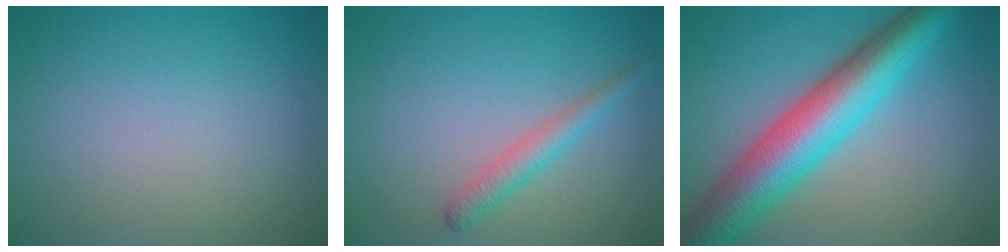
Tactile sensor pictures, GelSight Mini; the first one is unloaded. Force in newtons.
{"total": 2.3, "press": 2.3, "slide": 0.1}
{"total": 9.5, "press": 9.5, "slide": 0.4}